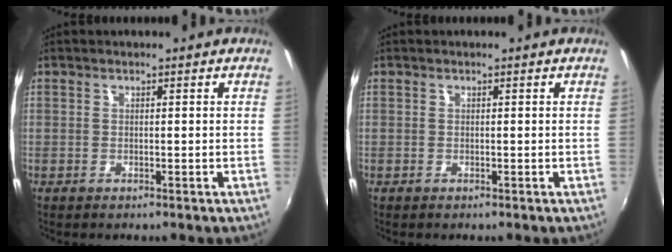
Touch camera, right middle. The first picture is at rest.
{"total": 0.0}